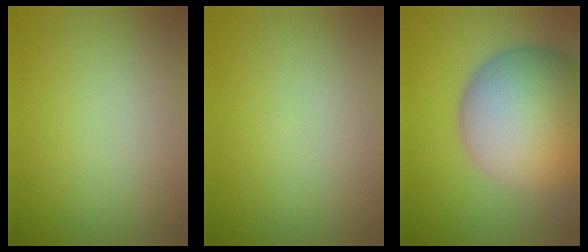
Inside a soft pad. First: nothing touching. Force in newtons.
{"total": 0.0}
{"total": 14.3, "press": 14.3, "slide": 0.9}